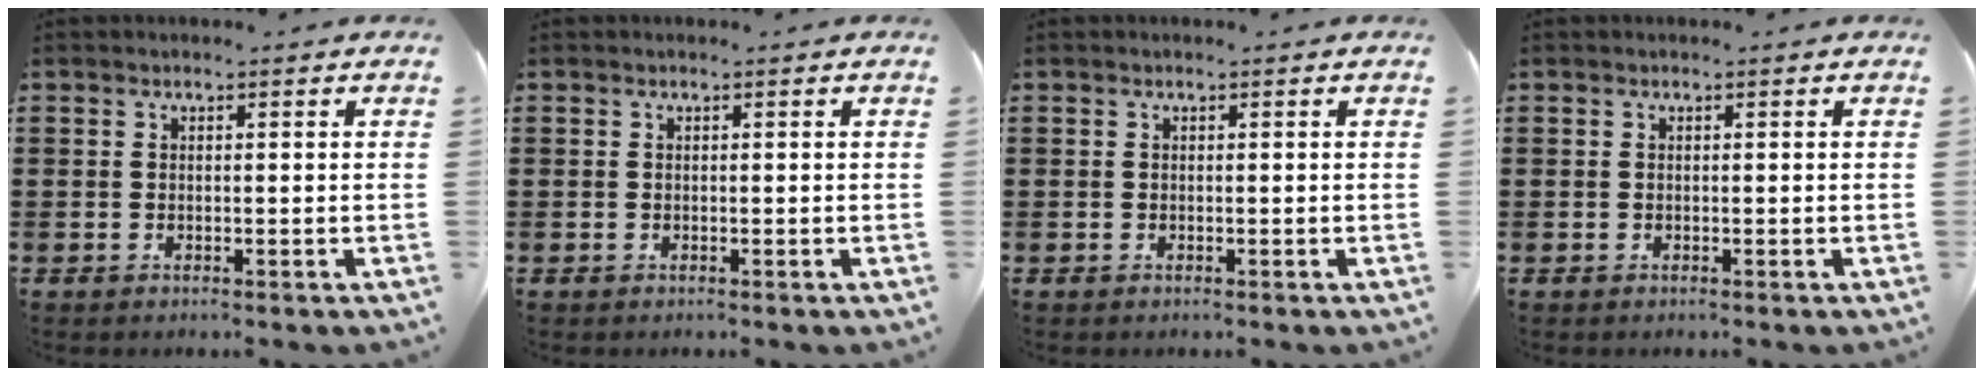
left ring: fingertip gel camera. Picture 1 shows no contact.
{"total": 0.0}
{"total": 0.0}
{"total": 0.0}